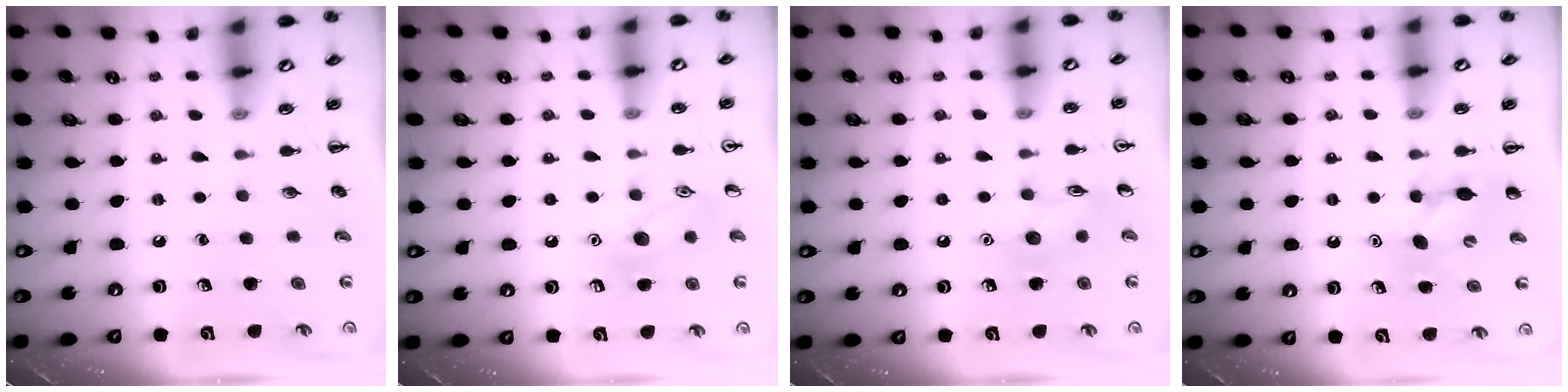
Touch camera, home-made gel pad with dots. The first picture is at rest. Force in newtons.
{"total": 9.4, "press": 9.4, "slide": 1.0}
{"total": 7.6, "press": 7.5, "slide": 0.9}
{"total": 6.8, "press": 6.7, "slide": 1.3}